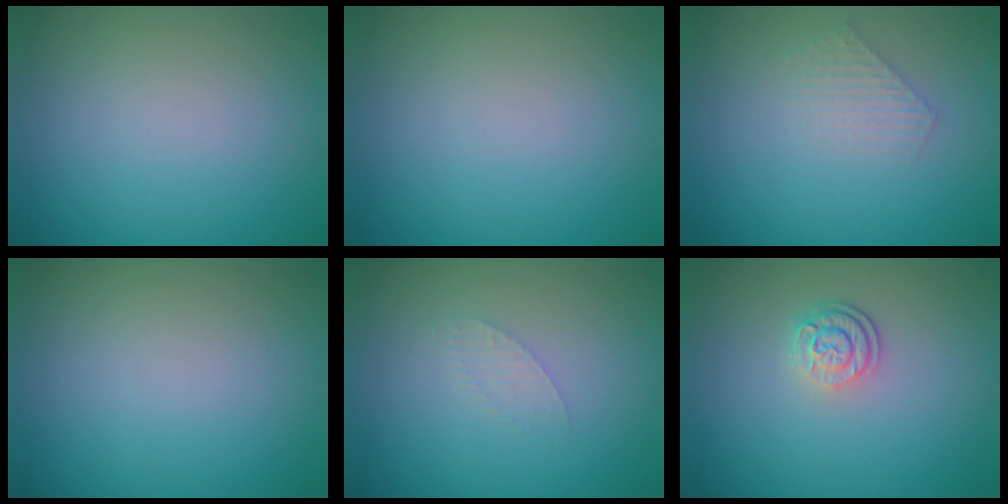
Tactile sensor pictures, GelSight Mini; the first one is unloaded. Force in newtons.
{"total": 0.0}
{"total": 1.5, "press": 1.5, "slide": 0.3}
{"total": 0.0}
{"total": 1.0, "press": 1.0, "slide": 0.1}
{"total": 2.6, "press": 1.9, "slide": 1.7}